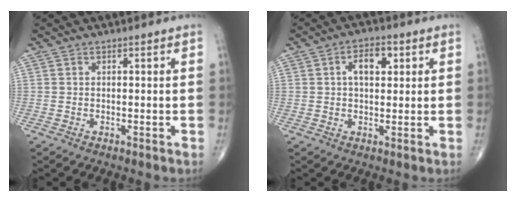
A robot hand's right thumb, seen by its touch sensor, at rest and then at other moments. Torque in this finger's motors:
{"motor_torque": [-0.01, 0.03, 0.23, -0.13, 0.03]}